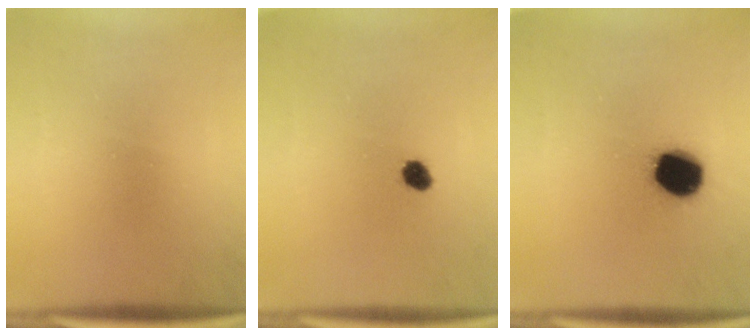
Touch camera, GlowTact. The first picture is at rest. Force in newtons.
{"total": 2.8}
{"total": 14.6}